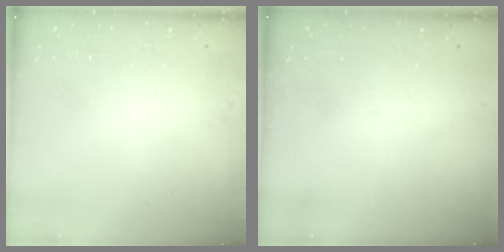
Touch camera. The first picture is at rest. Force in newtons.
{"total": 0.0}